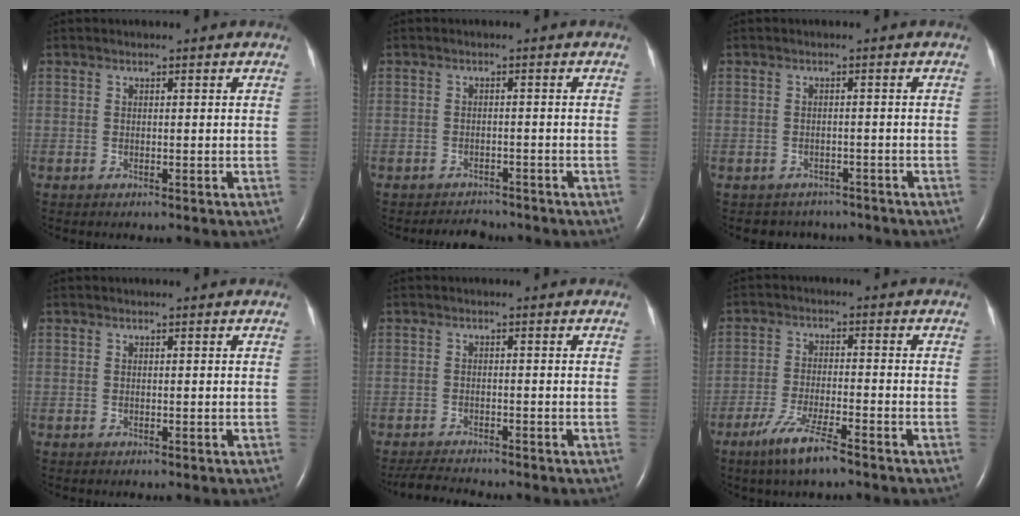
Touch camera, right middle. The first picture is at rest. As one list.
[{"total": 2.8, "force": [-2.7, 0.7, -0.1], "torque": [-0.004, -0.006, -0.041]}, {"total": 4.2, "force": [-3.6, 2.0, -0.4], "torque": [0.000, 0.007, -0.047]}, {"total": 0.0}, {"total": 3.9, "force": [-3.8, -0.3, 0.9], "torque": [-0.021, -0.021, -0.066]}, {"total": 7.0, "force": [-4.8, 0.5, 5.1], "torque": [-0.109, -0.014, -0.089]}]